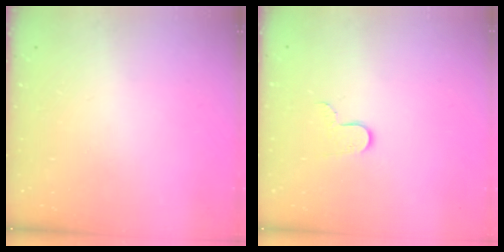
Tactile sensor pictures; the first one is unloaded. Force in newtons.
{"total": 6.1, "press": 6.1, "slide": 0.6}